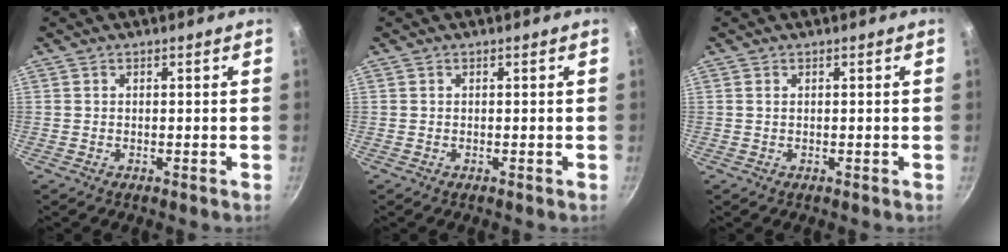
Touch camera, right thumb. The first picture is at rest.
{"total": 0.0}
{"total": 0.0}